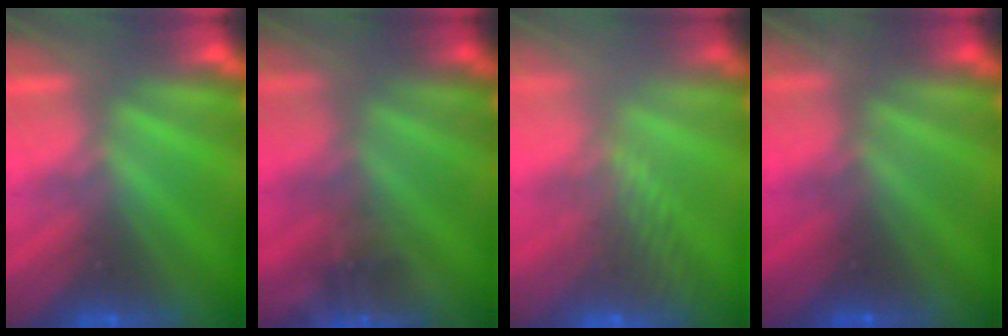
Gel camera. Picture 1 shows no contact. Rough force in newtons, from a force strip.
{"total": 4.4}
{"total": 8.7}
{"total": 9.1}